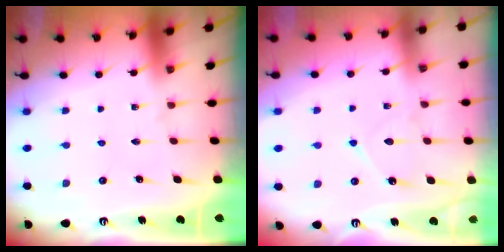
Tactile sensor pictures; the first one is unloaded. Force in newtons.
{"total": 7.6, "press": 7.5, "slide": 0.8}